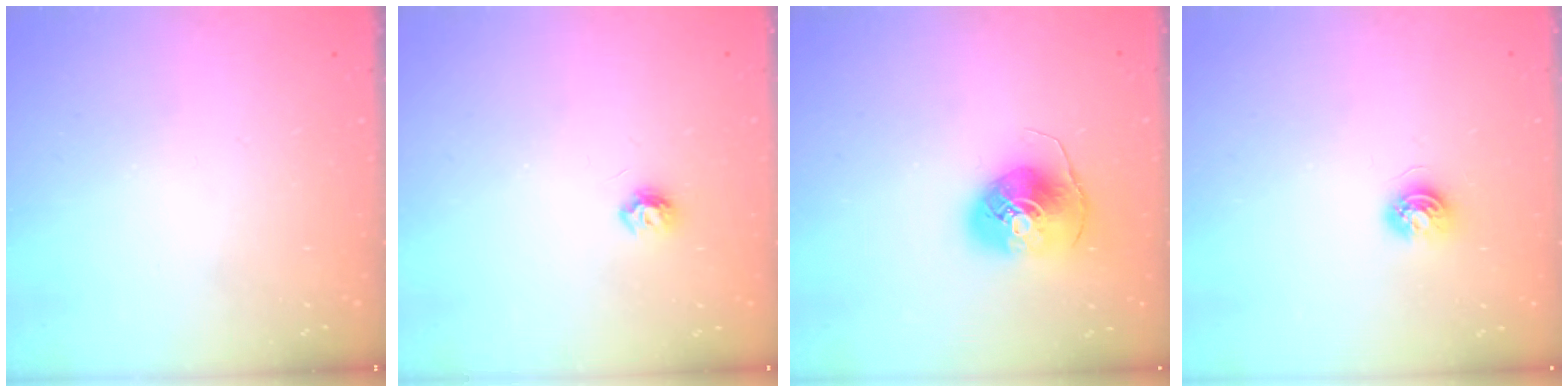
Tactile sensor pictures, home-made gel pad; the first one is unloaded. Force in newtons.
{"total": 4.7, "press": 4.7, "slide": 0.5}
{"total": 8.1, "press": 8.0, "slide": 1.2}
{"total": 4.5, "press": 4.5, "slide": 0.6}